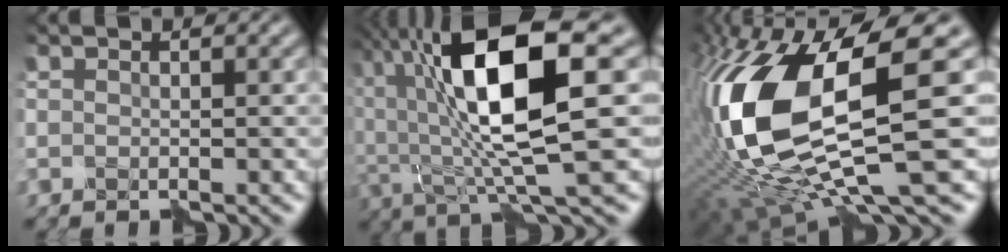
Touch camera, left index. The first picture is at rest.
{"total": 12.0, "force": [2.2, 3.4, 11.3], "torque": [-0.205, 0.002, 0.041]}
{"total": 15.6, "force": [0.8, 6.6, 14.1], "torque": [-0.296, -0.019, 0.021]}